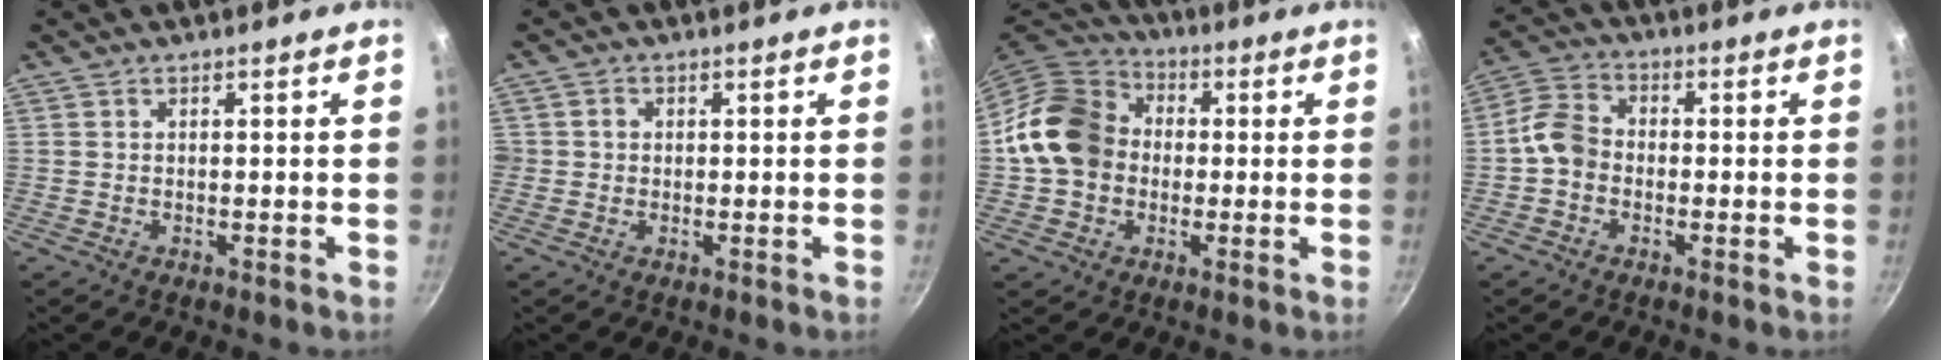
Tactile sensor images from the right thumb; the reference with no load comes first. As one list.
[{"total": 1.9, "force": [0.1, 1.8, 0.5], "torque": [0.001, 0.004, -0.002]}, {"total": 14.6, "force": [0.2, 12.2, 8.0], "torque": [-0.119, 0.032, -0.010]}, {"total": 6.5, "force": [-1.5, 5.1, 3.7], "torque": [-0.061, 0.026, -0.049]}]